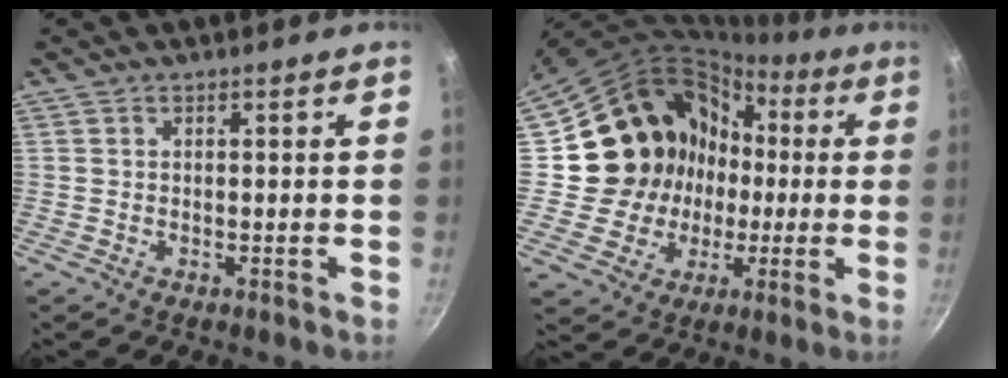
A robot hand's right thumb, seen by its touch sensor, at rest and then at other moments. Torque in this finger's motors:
{"motor_torque": [1.28, 3.47, 0.24, 0.10, 0.24]}